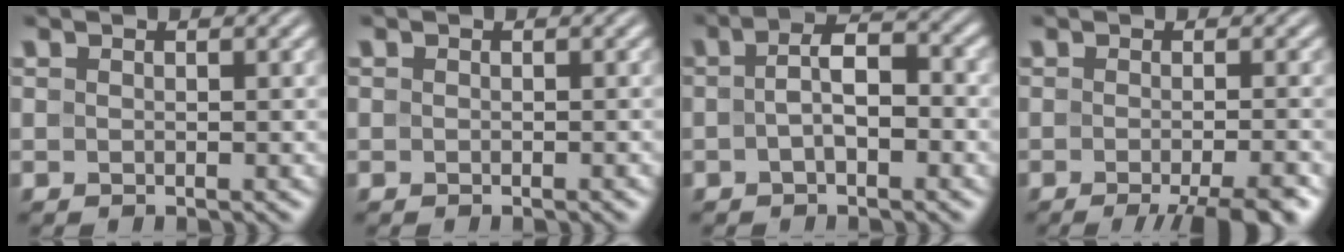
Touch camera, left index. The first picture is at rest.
{"total": 0.5, "force": [-0.2, 0.5, 0.1], "torque": [0.003, -0.005, -0.002]}
{"total": 4.1, "force": [-0.6, 1.7, 3.6], "torque": [-0.063, 0.008, -0.014]}
{"total": 5.3, "force": [-2.9, 1.1, 4.3], "torque": [-0.042, -0.004, -0.040]}